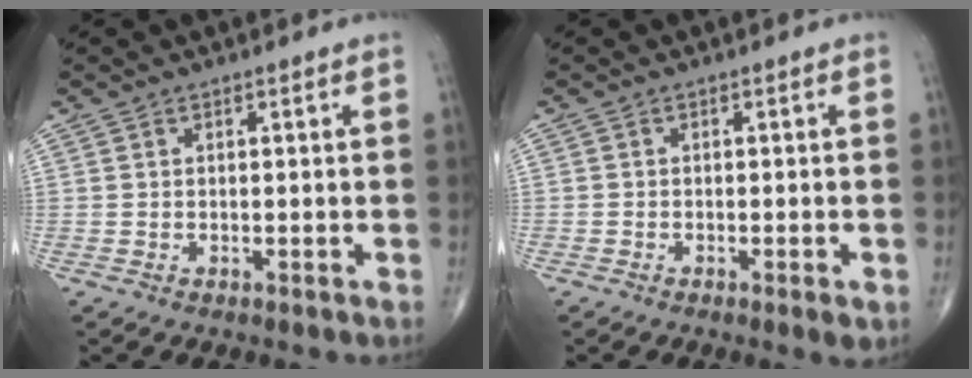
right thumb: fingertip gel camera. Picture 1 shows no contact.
{"total": 2.0, "force": [-1.0, 0.5, 1.7], "torque": [-0.021, -0.002, -0.019]}